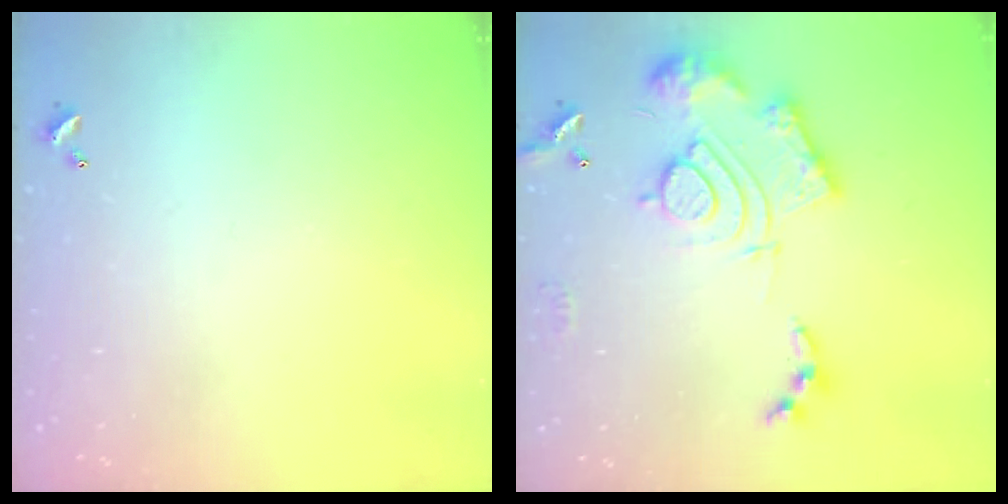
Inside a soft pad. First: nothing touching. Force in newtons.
{"total": 19.2, "press": 19.1, "slide": 1.8}